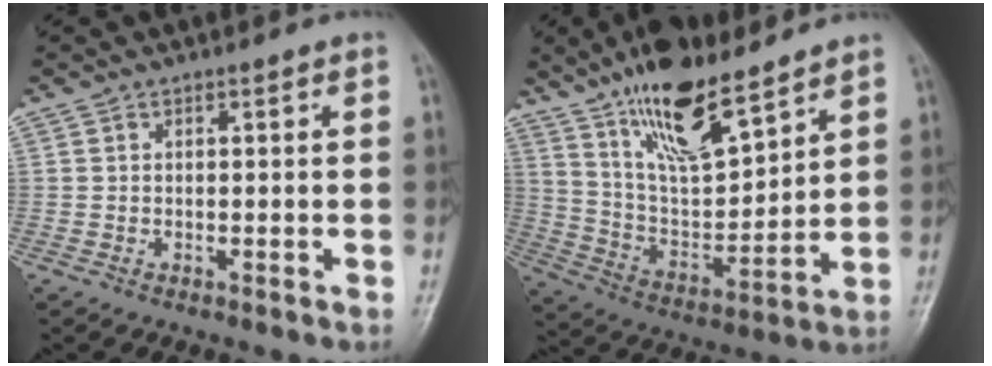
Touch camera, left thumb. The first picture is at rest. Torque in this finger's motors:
{"motor_torque": [0.70, 0.27, 1.54, -1.24, 0.17]}